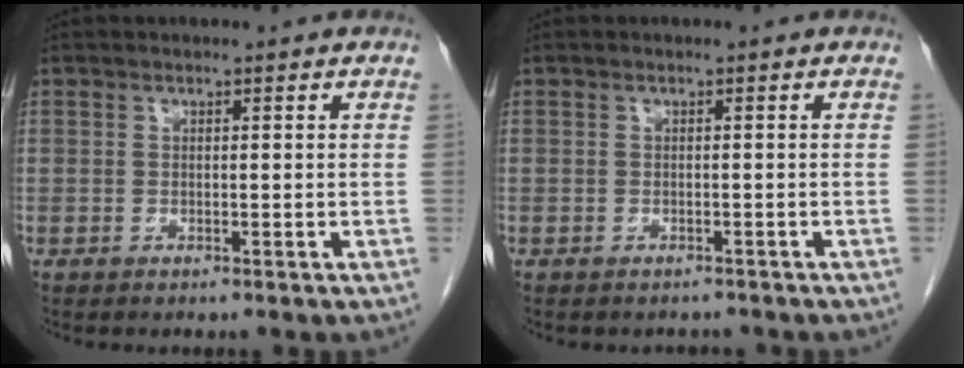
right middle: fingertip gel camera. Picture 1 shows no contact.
{"total": 1.6, "force": [-1.4, 0.7, 0.1], "torque": [-0.007, 0.000, -0.020]}